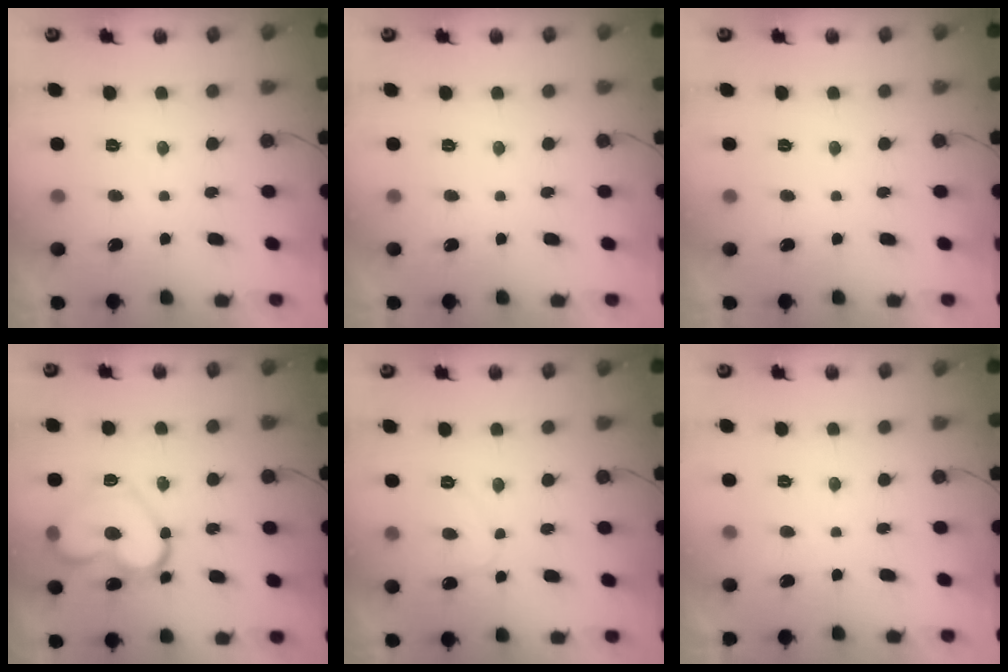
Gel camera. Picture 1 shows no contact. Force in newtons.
{"total": 0.0}
{"total": 0.0}
{"total": 19.4, "press": 19.4, "slide": 1.0}
{"total": 7.5, "press": 7.5, "slide": 0.6}
{"total": 1.8, "press": 1.8, "slide": 0.0}